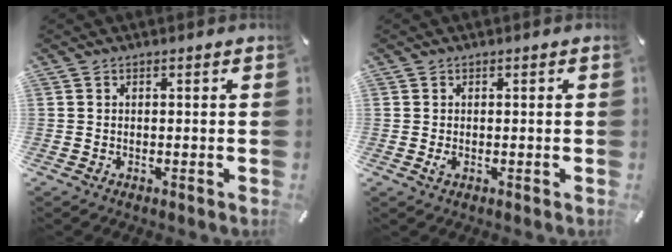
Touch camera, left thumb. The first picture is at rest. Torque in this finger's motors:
{"motor_torque": [0.85, 1.01, 0.41, -0.33, 0.09]}